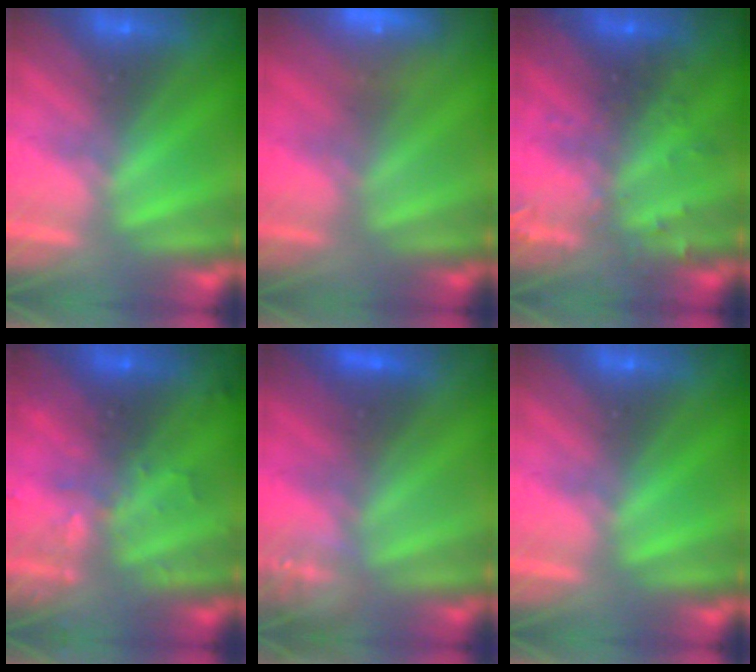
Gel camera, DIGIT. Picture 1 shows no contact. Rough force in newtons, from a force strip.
{"total": 7.3}
{"total": 3.0}
{"total": 3.0}
{"total": 3.0}
{"total": 0.0}